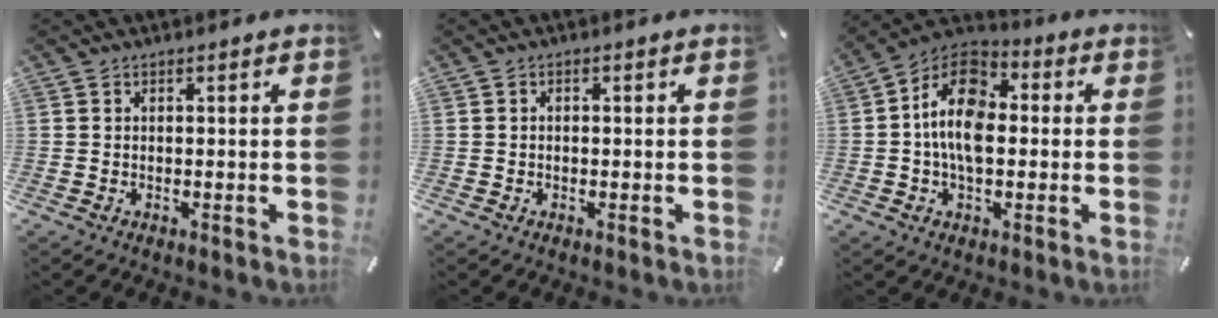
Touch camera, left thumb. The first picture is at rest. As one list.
[{"total": 0.6, "force": [-0.3, 0.4, 0.3], "torque": [-0.006, 0.000, -0.006]}, {"total": 12.8, "force": [-0.3, 8.2, 9.8], "torque": [-0.192, 0.007, -0.008]}]